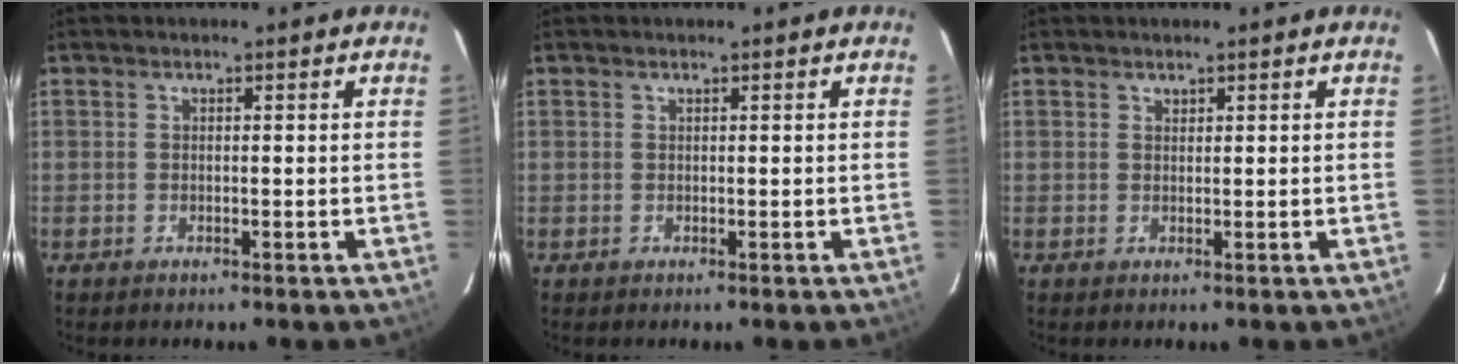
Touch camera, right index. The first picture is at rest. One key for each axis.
{"total": 0.6, "fx": 0.1, "fy": 0.6, "fz": -0.1, "tx": 0.005, "ty": 0.004, "tz": 0.001}
{"total": 0.6, "fx": 0.5, "fy": 0.3, "fz": 0.0, "tx": 0.000, "ty": 0.001, "tz": 0.010}